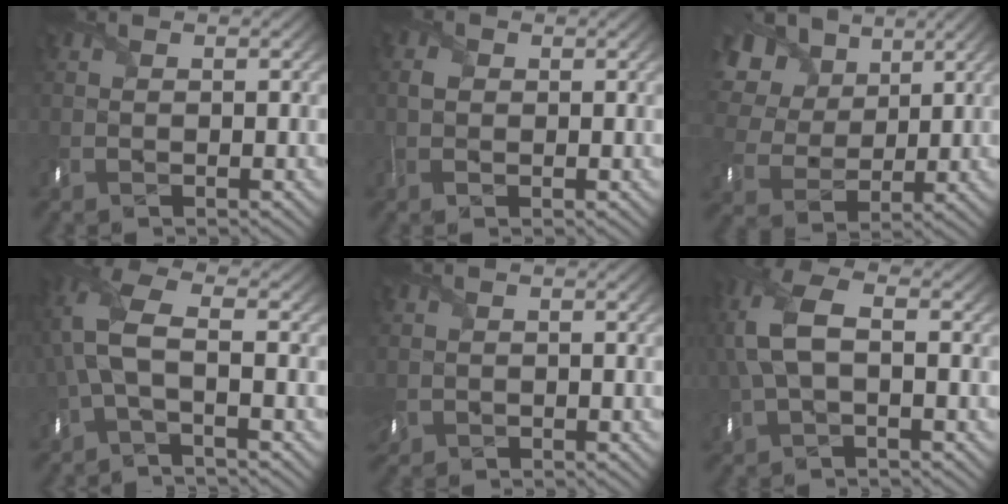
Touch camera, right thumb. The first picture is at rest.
{"total": 1.5, "force": [0.1, 1.2, 0.9], "torque": [-0.021, 0.001, -0.003]}
{"total": 11.9, "force": [5.5, 8.2, 6.7], "torque": [-0.203, 0.039, 0.090]}
{"total": 6.9, "force": [-0.6, 2.8, 6.3], "torque": [-0.154, 0.018, -0.028]}
{"total": 1.3, "force": [-0.1, 1.1, 0.6], "torque": [-0.025, -0.004, -0.007]}
{"total": 8.8, "force": [0.9, 4.6, 7.4], "torque": [-0.204, 0.013, 0.011]}